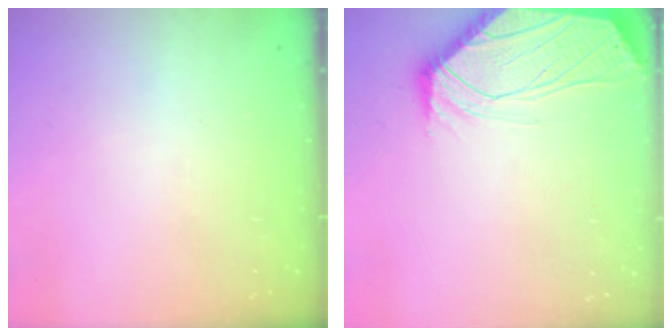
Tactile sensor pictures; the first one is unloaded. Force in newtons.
{"total": 0.9, "press": 0.8, "slide": 0.4}